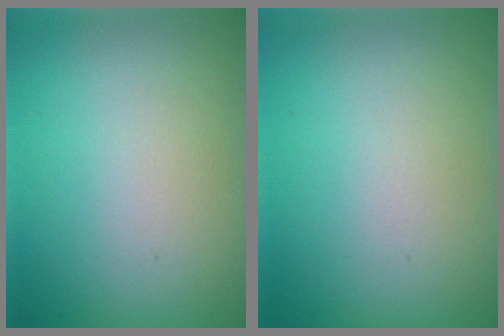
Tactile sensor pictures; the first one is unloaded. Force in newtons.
{"total": 0.0}